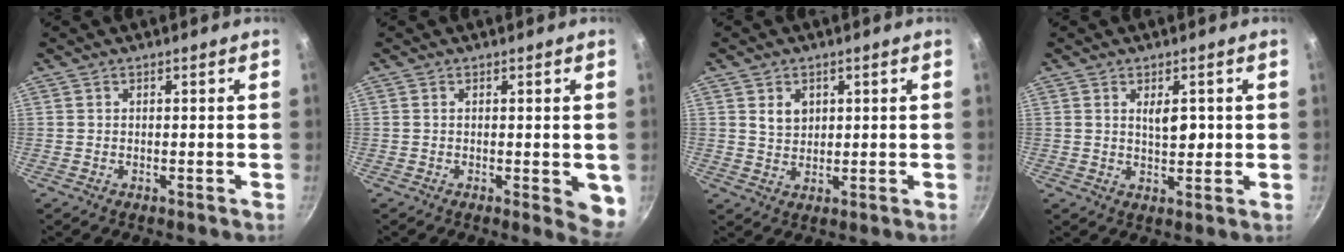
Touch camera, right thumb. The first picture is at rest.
{"total": 4.7, "force": [-0.5, 1.7, 4.4], "torque": [-0.040, -0.009, -0.006]}
{"total": 3.8, "force": [1.3, 3.1, 1.8], "torque": [-0.014, -0.004, 0.025]}
{"total": 4.1, "force": [0.9, 2.1, 3.4], "torque": [-0.035, -0.011, 0.014]}